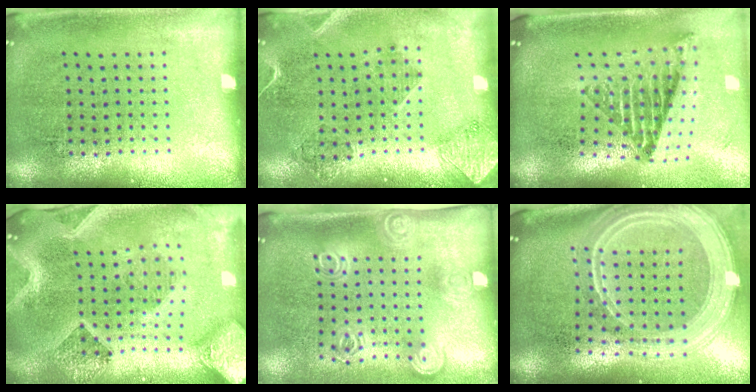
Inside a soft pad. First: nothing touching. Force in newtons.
{"total": 1.9, "press": 1.6, "slide": 0.9}
{"total": 1.9, "press": 1.5, "slide": 1.2}
{"total": 4.2, "press": 3.3, "slide": 2.6}
{"total": 2.0, "press": 1.4, "slide": 1.4}
{"total": 2.9, "press": 2.4, "slide": 1.6}